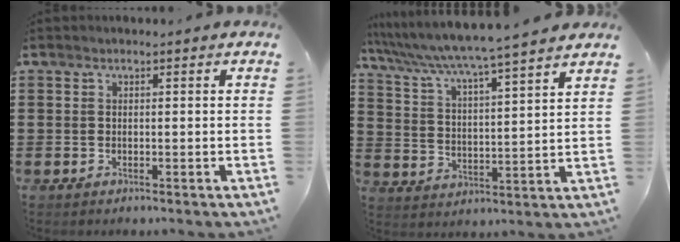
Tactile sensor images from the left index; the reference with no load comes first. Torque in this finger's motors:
{"motor_torque": [2.14, 0.00, 1.05, 0.21]}